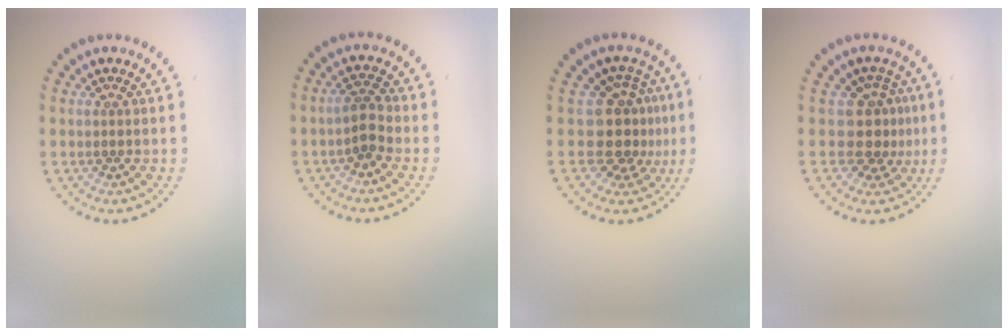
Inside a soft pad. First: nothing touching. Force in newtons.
{"total": 2.0, "press": 2.0, "slide": 0.6}
{"total": 4.1, "press": 3.2, "slide": 2.6}
{"total": 3.0, "press": 2.2, "slide": 2.0}